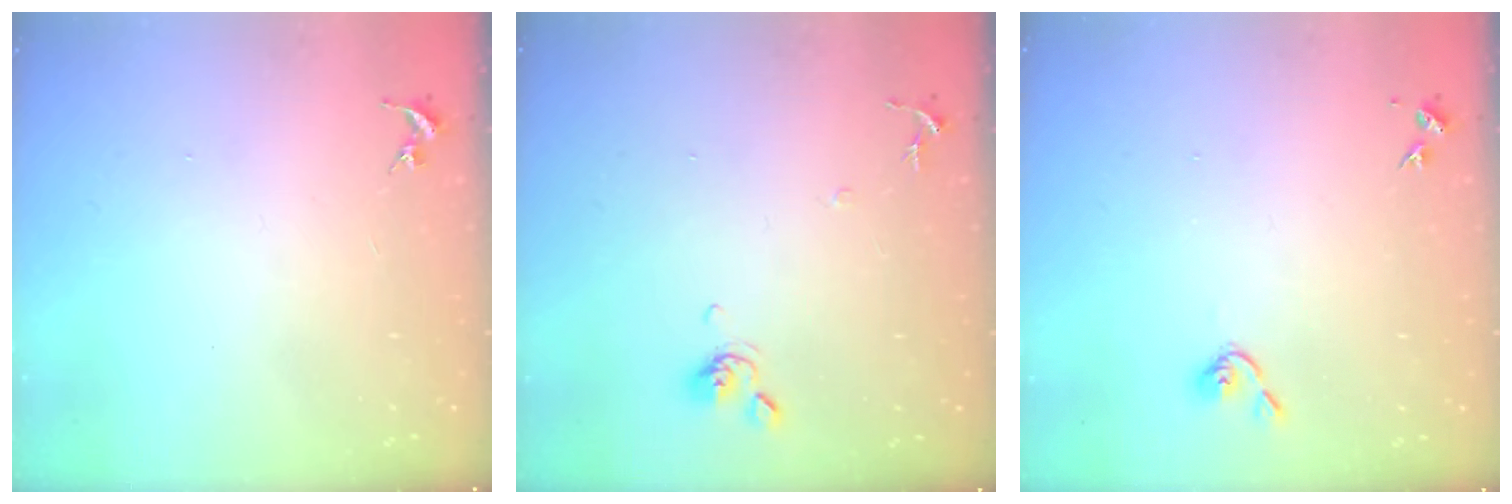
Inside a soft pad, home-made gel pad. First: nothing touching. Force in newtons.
{"total": 7.3, "press": 7.3, "slide": 0.8}
{"total": 3.4, "press": 3.4, "slide": 0.6}